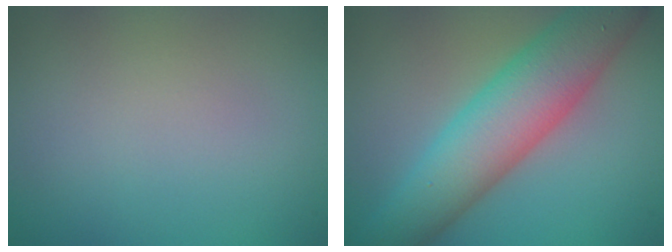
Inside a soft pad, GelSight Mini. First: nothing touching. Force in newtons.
{"total": 8.7, "press": 8.7, "slide": 0.4}